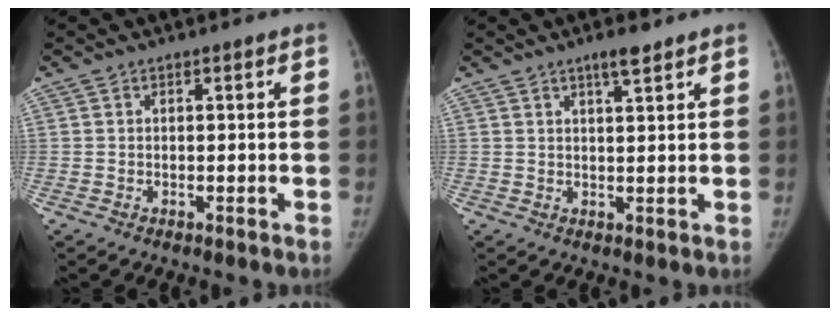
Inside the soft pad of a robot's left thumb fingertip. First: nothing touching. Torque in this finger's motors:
{"motor_torque": [0.08, -0.16, 0.45, -0.55, 0.07]}